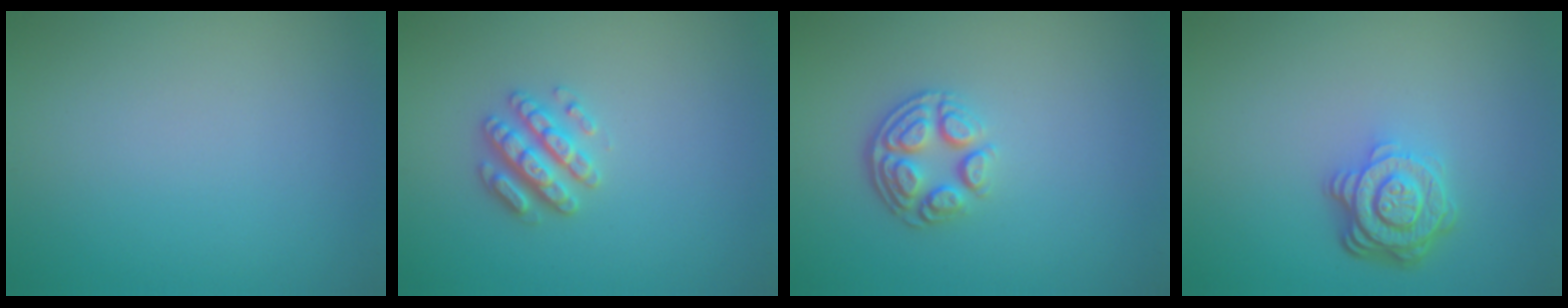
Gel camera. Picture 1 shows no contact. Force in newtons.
{"total": 2.8, "press": 2.7, "slide": 0.6}
{"total": 3.6, "press": 2.6, "slide": 2.4}
{"total": 4.3, "press": 3.3, "slide": 2.7}